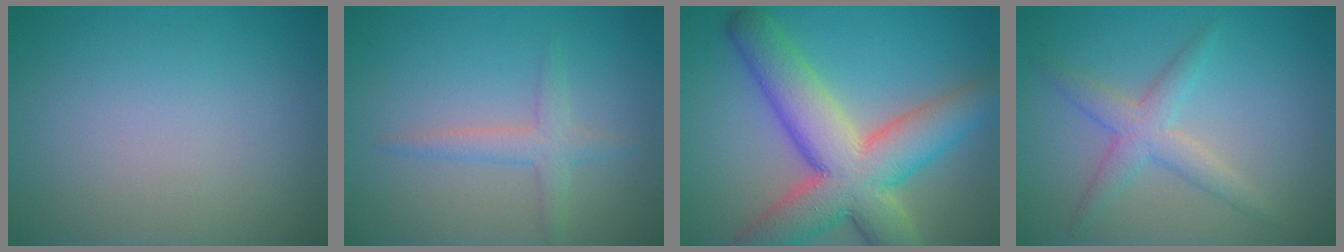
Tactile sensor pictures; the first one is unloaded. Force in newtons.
{"total": 2.2, "press": 2.2, "slide": 0.1}
{"total": 11.1, "press": 11.1, "slide": 0.8}
{"total": 3.0, "press": 3.0, "slide": 0.1}